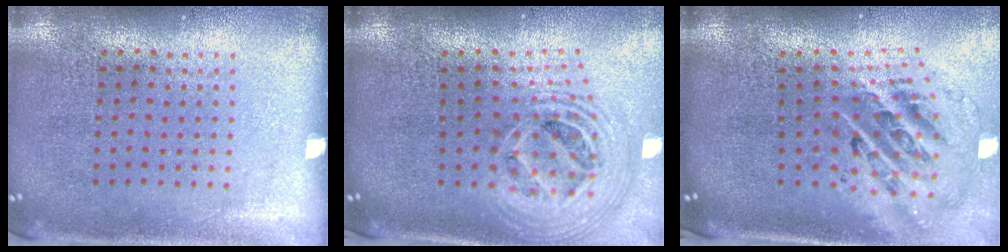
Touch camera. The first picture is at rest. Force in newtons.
{"total": 2.5, "press": 1.9, "slide": 1.7}
{"total": 2.5, "press": 1.8, "slide": 1.8}